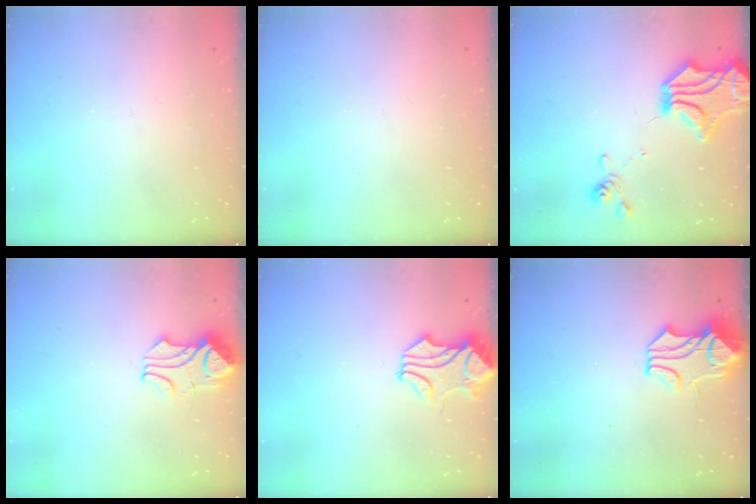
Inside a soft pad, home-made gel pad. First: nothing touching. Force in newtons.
{"total": 0.0}
{"total": 6.3, "press": 5.7, "slide": 2.7}
{"total": 3.5, "press": 3.3, "slide": 0.9}
{"total": 1.6, "press": 1.5, "slide": 0.5}
{"total": 1.6, "press": 0.8, "slide": 1.4}